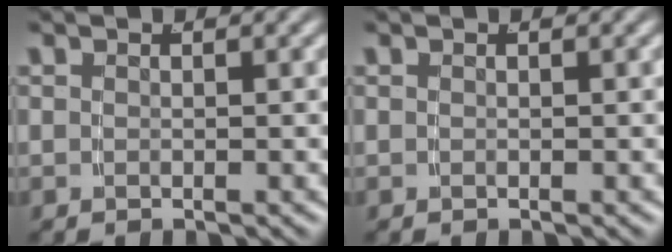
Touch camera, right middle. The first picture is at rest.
{"total": 0.0}